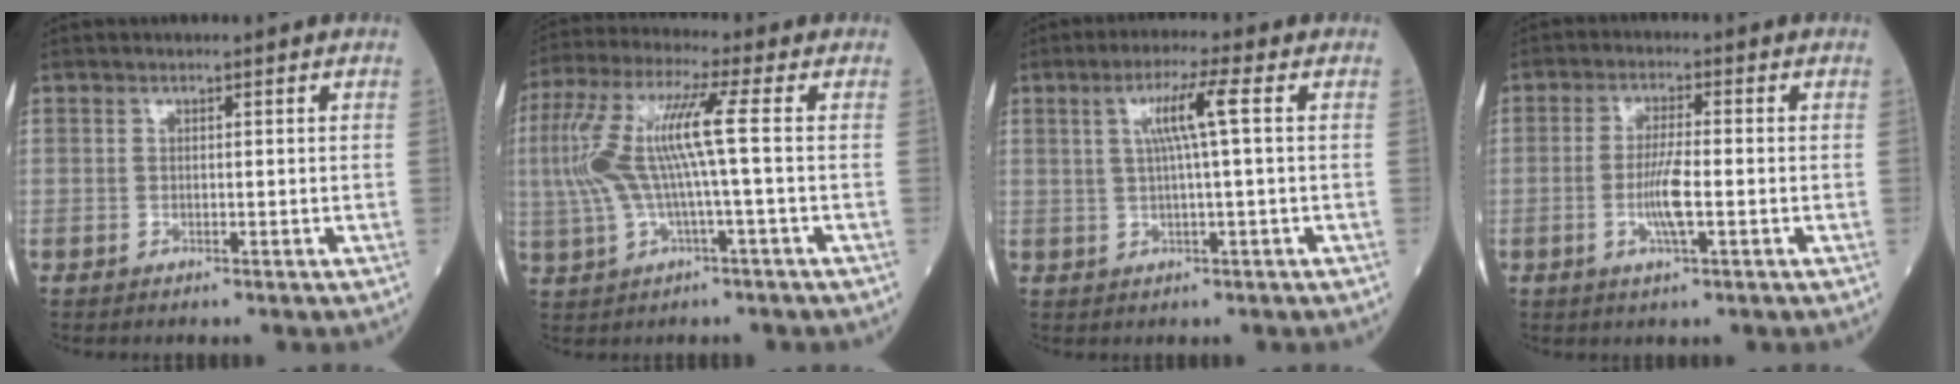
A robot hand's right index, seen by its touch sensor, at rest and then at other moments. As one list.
[{"total": 12.4, "force": [0.6, 0.6, 12.3], "torque": [-0.270, 0.025, 0.006]}, {"total": 5.6, "force": [1.3, -0.8, 5.4], "torque": [-0.102, 0.007, 0.026]}, {"total": 5.2, "force": [-1.2, 0.4, 5.1], "torque": [-0.102, -0.007, -0.024]}]